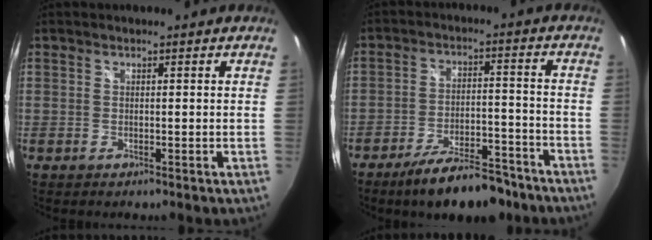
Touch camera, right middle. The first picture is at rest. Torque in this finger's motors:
{"motor_torque": [1.00, -1.13, 0.41, 0.14]}